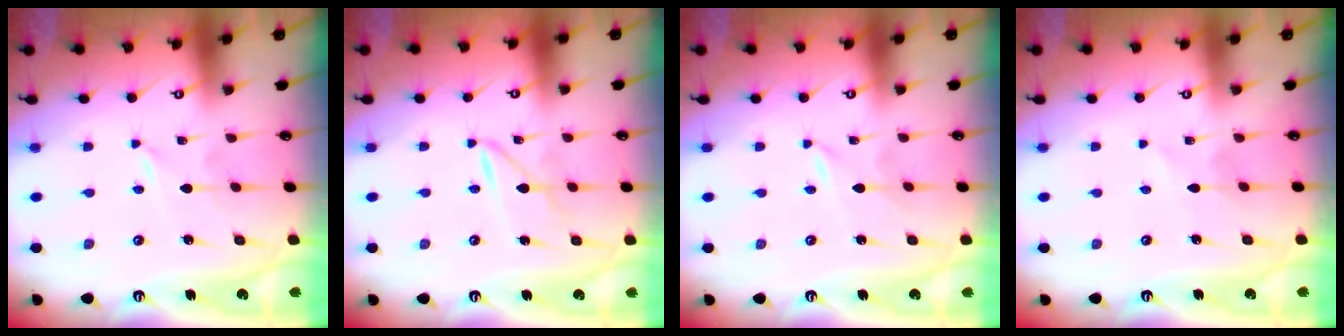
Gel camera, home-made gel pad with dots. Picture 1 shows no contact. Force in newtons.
{"total": 3.0, "press": 3.0, "slide": 0.3}
{"total": 0.0}
{"total": 2.4, "press": 2.3, "slide": 0.3}